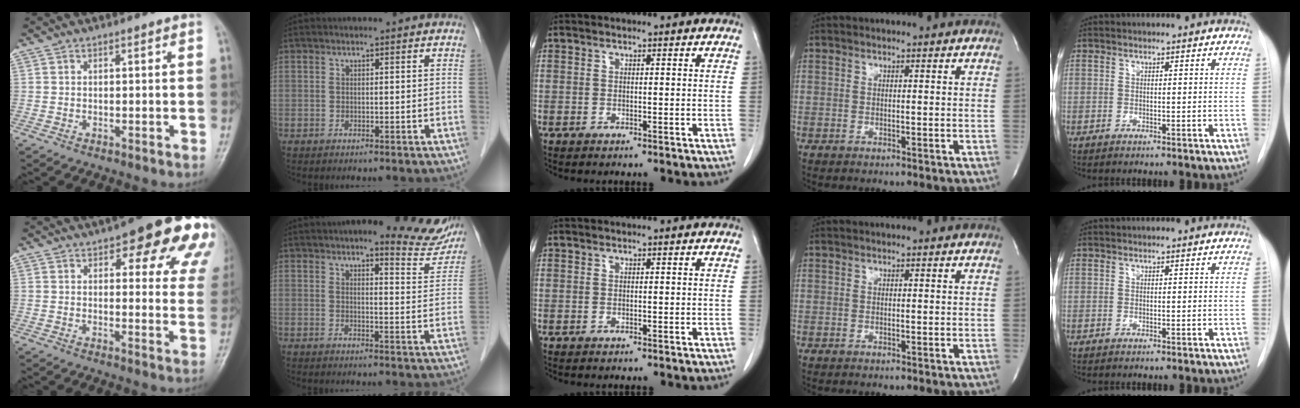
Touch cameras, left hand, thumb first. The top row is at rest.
{"thumb": {"total": 19.2, "force": [10.4, 7.0, 14.5], "torque": [-0.138, -0.025, 0.115]}, "index": {"total": 11.2, "force": [10.2, 2.3, 4.1], "torque": [-0.031, -0.021, 0.101]}}